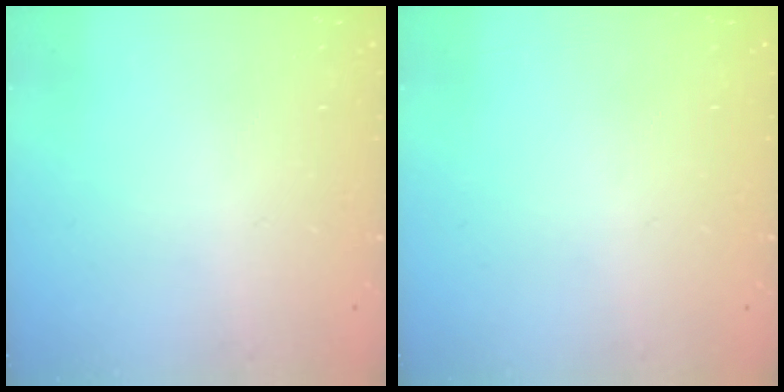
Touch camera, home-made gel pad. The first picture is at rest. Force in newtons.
{"total": 0.0}